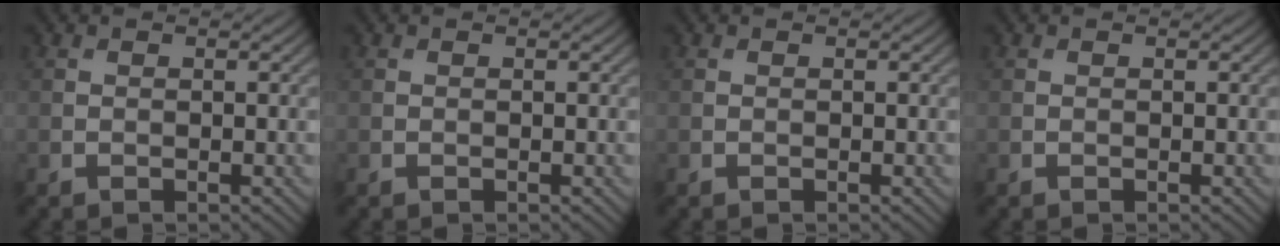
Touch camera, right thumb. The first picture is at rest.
{"total": 0.0}
{"total": 0.0}
{"total": 0.0}